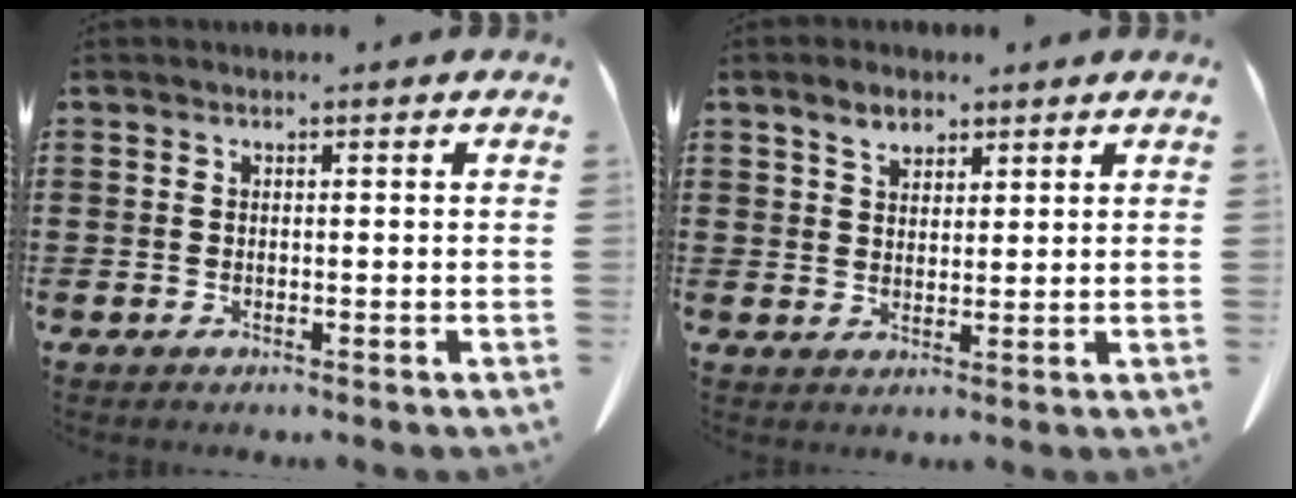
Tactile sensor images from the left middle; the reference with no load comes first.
{"total": 3.9, "force": [2.7, 2.0, 1.9], "torque": [-0.037, 0.005, 0.048]}